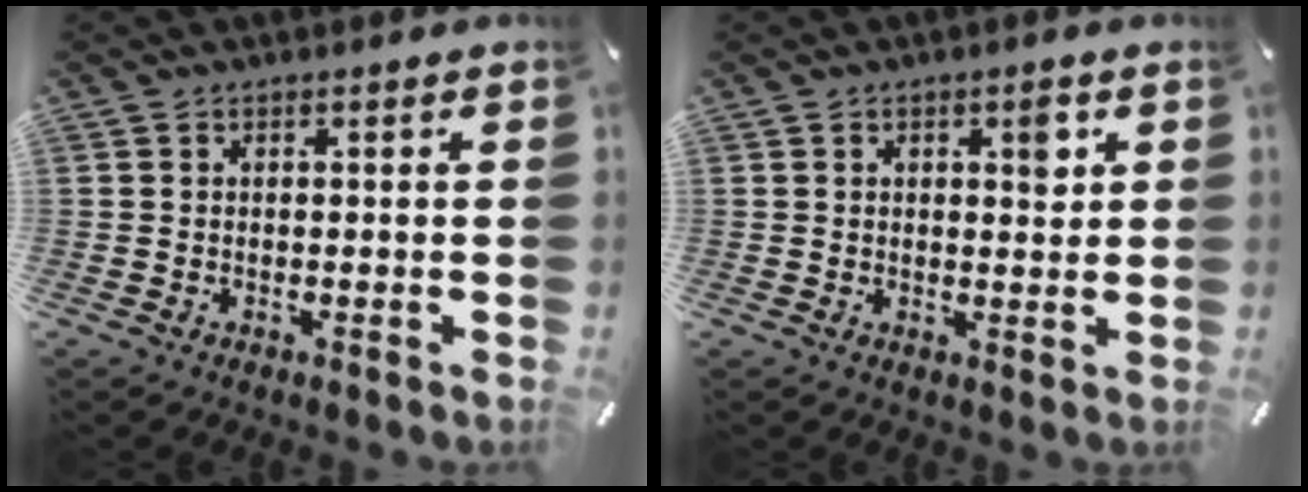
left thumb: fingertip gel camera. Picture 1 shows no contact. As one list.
[{"total": 4.7, "force": [1.6, 2.4, 3.8], "torque": [-0.031, -0.011, 0.015]}]